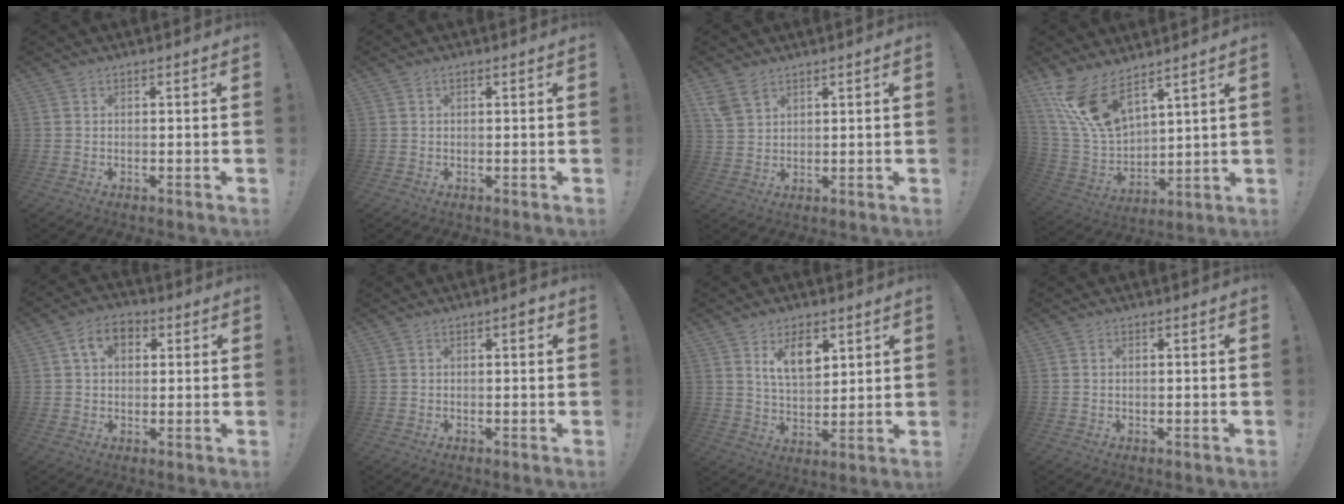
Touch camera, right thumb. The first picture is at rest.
{"total": 0.7, "force": [0.4, 0.4, 0.4], "torque": [-0.005, 0.000, 0.006]}
{"total": 5.5, "force": [3.8, 3.1, 2.4], "torque": [-0.045, -0.015, 0.077]}
{"total": 15.6, "force": [11.0, 6.4, 9.0], "torque": [-0.191, -0.073, 0.208]}
{"total": 8.3, "force": [2.7, 5.8, 5.3], "torque": [-0.081, 0.010, 0.050]}
{"total": 1.5, "force": [0.3, 0.6, 1.4], "torque": [-0.012, -0.002, 0.001]}
{"total": 10.5, "force": [5.7, 5.9, 6.5], "torque": [-0.100, -0.022, 0.104]}
{"total": 0.7, "force": [0.0, 0.4, 0.6], "torque": [-0.016, 0.002, 0.001]}